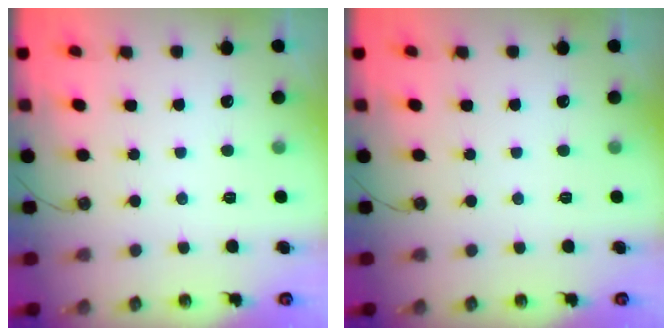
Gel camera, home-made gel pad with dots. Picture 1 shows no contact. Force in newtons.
{"total": 0.0}